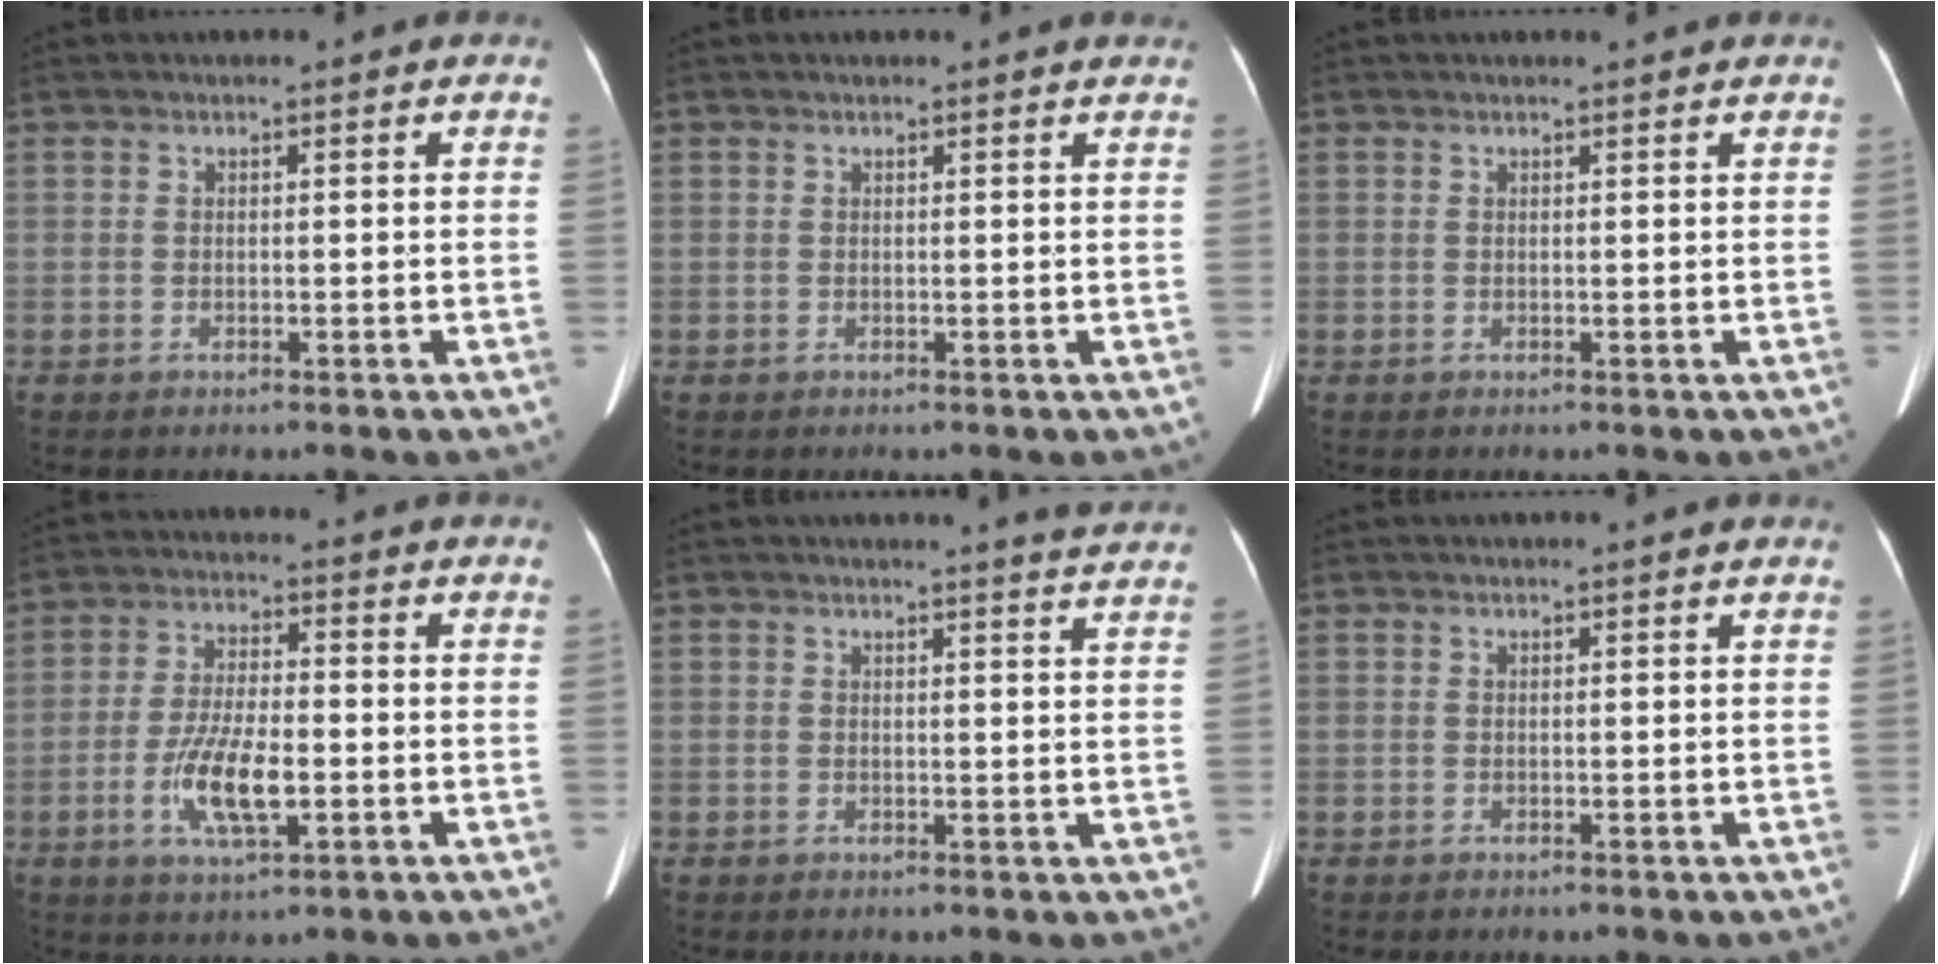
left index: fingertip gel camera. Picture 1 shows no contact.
{"total": 2.1, "force": [2.1, 0.1, 0.4], "torque": [-0.011, 0.001, 0.011]}
{"total": 1.4, "force": [1.4, 0.1, 0.5], "torque": [-0.010, 0.008, 0.017]}
{"total": 9.1, "force": [-2.7, 2.5, 8.3], "torque": [-0.168, -0.004, -0.046]}
{"total": 4.5, "force": [4.3, -0.4, 1.2], "torque": [-0.019, -0.007, 0.030]}
{"total": 1.0, "force": [1.0, -0.1, 0.4], "torque": [-0.012, 0.008, 0.014]}